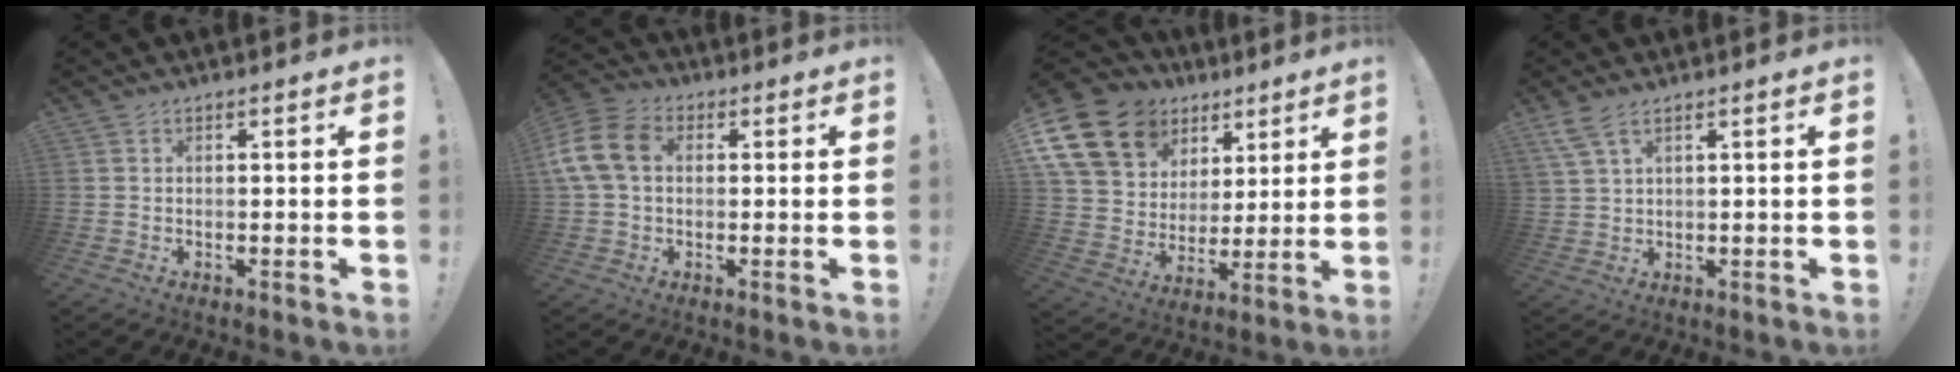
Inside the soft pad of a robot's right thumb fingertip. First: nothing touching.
{"total": 13.1, "force": [1.7, 9.3, 9.1], "torque": [-0.189, 0.013, 0.035]}
{"total": 19.4, "force": [10.0, 14.3, 8.6], "torque": [-0.147, -0.049, 0.213]}
{"total": 5.0, "force": [3.3, 1.1, 3.7], "torque": [-0.078, -0.008, 0.063]}